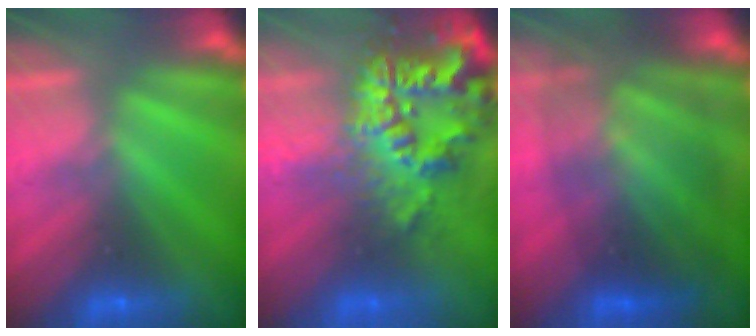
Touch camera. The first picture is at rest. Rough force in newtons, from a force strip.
{"total": 12.7}
{"total": 11.2}